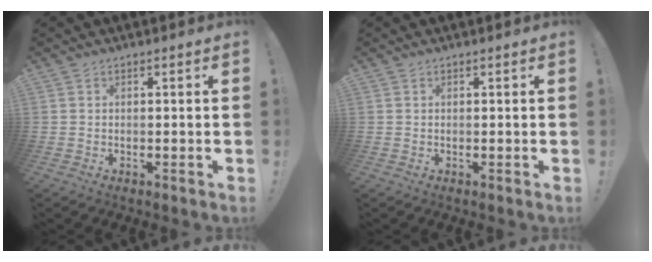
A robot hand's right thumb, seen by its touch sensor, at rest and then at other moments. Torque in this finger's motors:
{"motor_torque": [-0.15, 0.22, -0.47, 0.67, -0.02]}